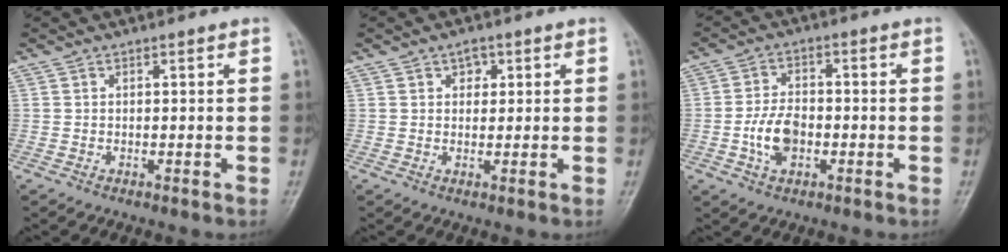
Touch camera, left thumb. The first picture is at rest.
{"total": 2.5, "force": [1.1, 1.8, 1.3], "torque": [-0.005, -0.002, 0.013]}
{"total": 6.7, "force": [-1.7, 4.2, 5.0], "torque": [-0.088, 0.012, -0.035]}